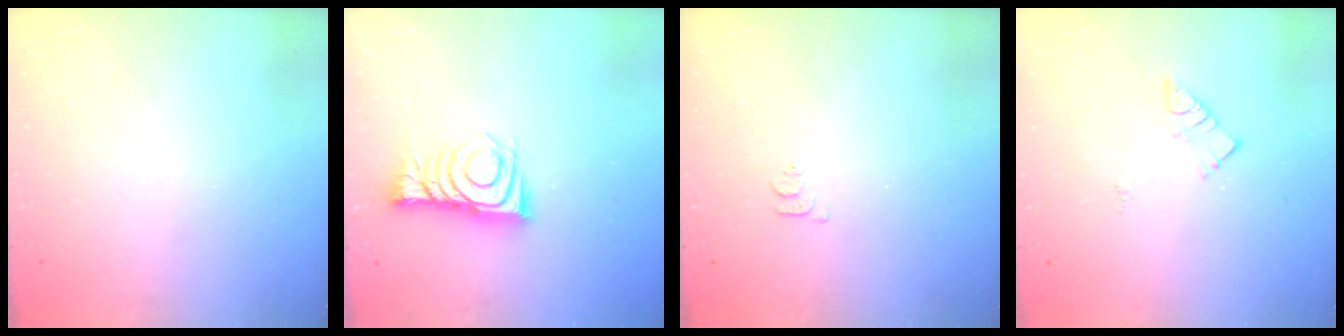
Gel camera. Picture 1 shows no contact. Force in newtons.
{"total": 9.9, "press": 9.9, "slide": 0.4}
{"total": 3.7, "press": 3.6, "slide": 0.5}
{"total": 5.6, "press": 5.6, "slide": 0.1}